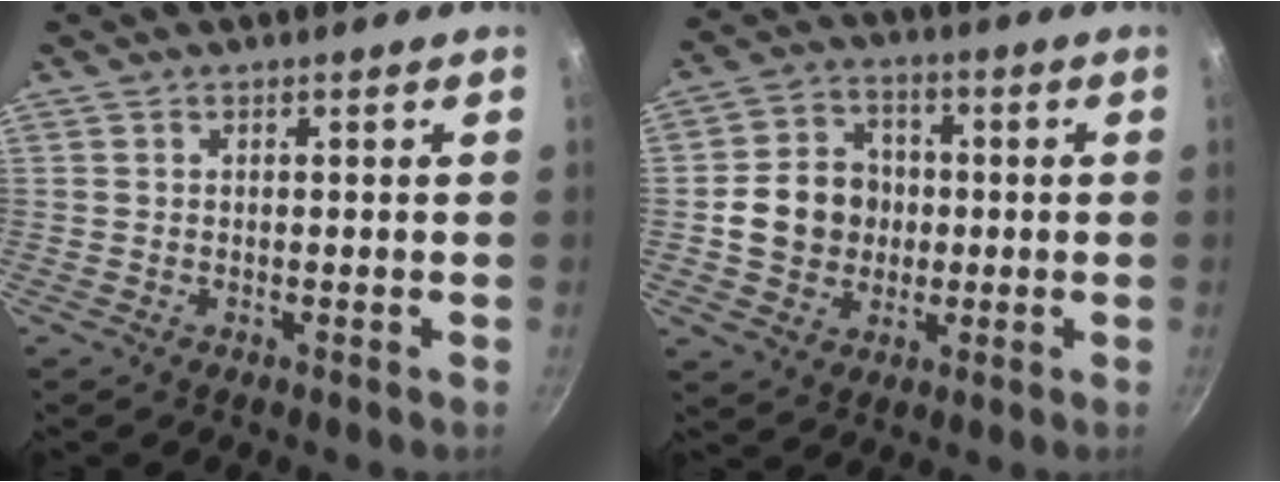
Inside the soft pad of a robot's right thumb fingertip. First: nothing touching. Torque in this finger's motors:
{"motor_torque": [1.17, 1.91, 0.84, -0.85, -0.01]}